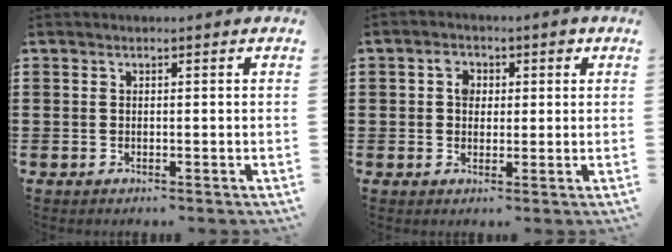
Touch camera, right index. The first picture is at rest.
{"total": 3.5, "force": [0.8, 2.8, 2.1], "torque": [-0.045, 0.010, 0.009]}